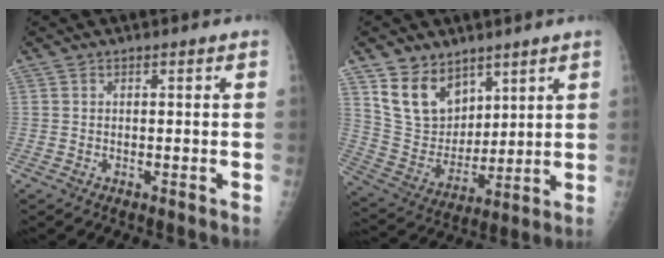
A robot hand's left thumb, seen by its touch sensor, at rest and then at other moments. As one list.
[{"total": 12.6, "force": [7.9, 8.5, 4.9], "torque": [-0.052, -0.055, 0.164]}]